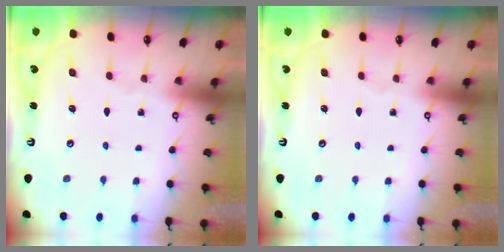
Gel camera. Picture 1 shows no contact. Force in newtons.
{"total": 0.0}